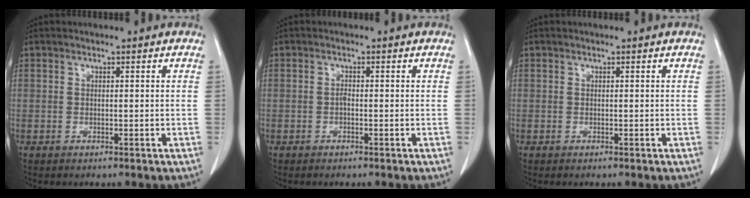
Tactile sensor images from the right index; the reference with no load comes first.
{"total": 0.6, "force": [-0.3, 0.2, 0.5], "torque": [-0.012, 0.002, -0.006]}
{"total": 0.0}